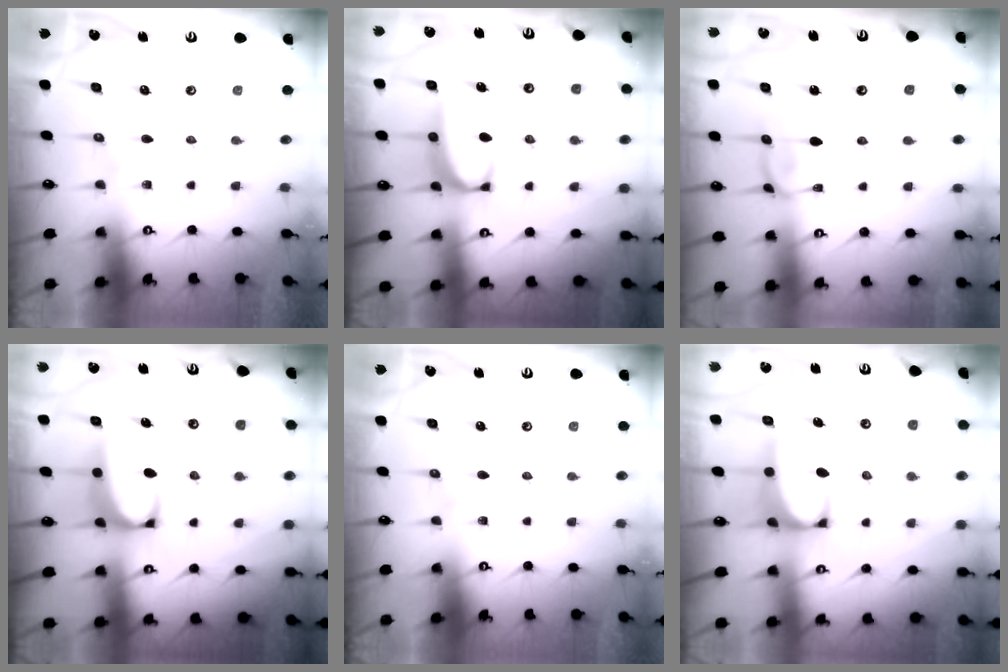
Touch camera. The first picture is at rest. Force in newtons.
{"total": 2.2, "press": 2.1, "slide": 0.6}
{"total": 2.0, "press": 2.0, "slide": 0.5}
{"total": 2.1, "press": 1.9, "slide": 0.9}
{"total": 0.0}
{"total": 1.8, "press": 1.6, "slide": 0.7}